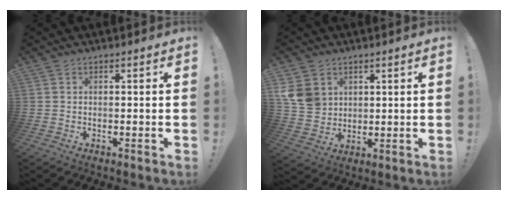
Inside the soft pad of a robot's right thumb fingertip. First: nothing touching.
{"total": 9.3, "force": [3.8, 7.7, 3.6], "torque": [-0.066, -0.019, 0.078]}